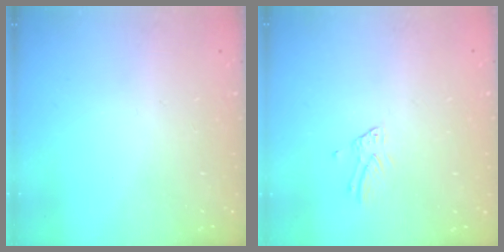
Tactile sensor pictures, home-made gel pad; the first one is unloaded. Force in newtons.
{"total": 1.9, "press": 1.9, "slide": 0.2}